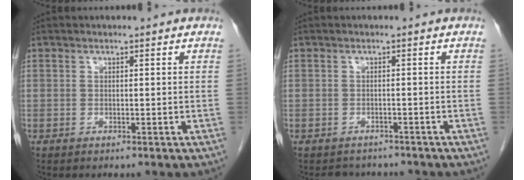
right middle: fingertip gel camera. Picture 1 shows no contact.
{"total": 3.5, "force": [-3.2, 1.4, 0.0], "torque": [-0.004, 0.000, -0.043]}